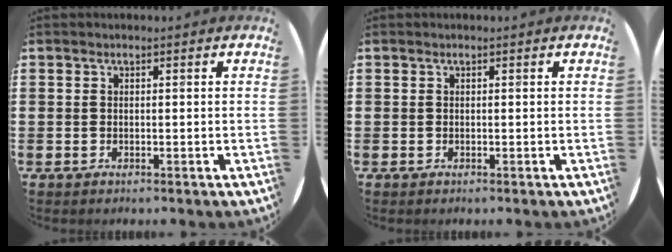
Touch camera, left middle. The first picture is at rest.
{"total": 0.0}